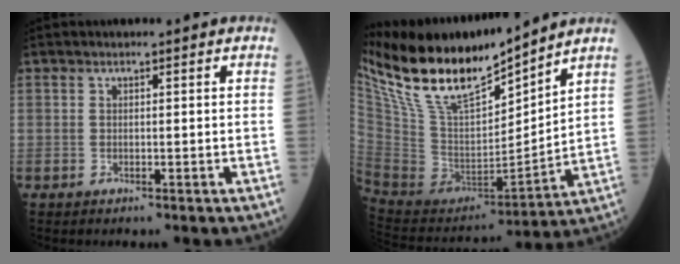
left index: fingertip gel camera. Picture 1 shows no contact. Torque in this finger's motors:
{"motor_torque": [1.02, -1.12, 0.41, 0.13]}